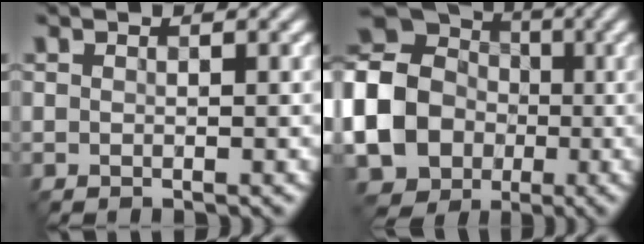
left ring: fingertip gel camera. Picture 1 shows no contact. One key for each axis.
{"total": 22.3, "fx": -3.8, "fy": 20.6, "fz": 7.7, "tx": -0.208, "ty": -0.010, "tz": -0.120}